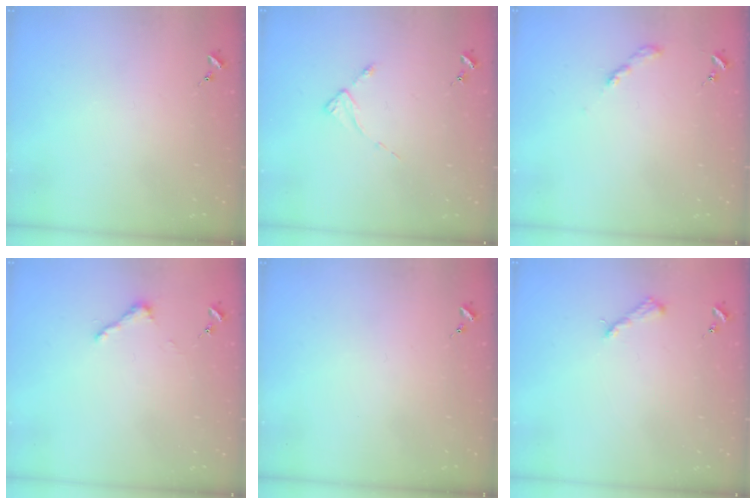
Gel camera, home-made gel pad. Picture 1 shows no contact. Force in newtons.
{"total": 2.3, "press": 2.3, "slide": 0.4}
{"total": 2.6, "press": 2.6, "slide": 0.3}
{"total": 3.3, "press": 3.3, "slide": 0.3}
{"total": 0.0}
{"total": 4.0, "press": 4.0, "slide": 0.5}